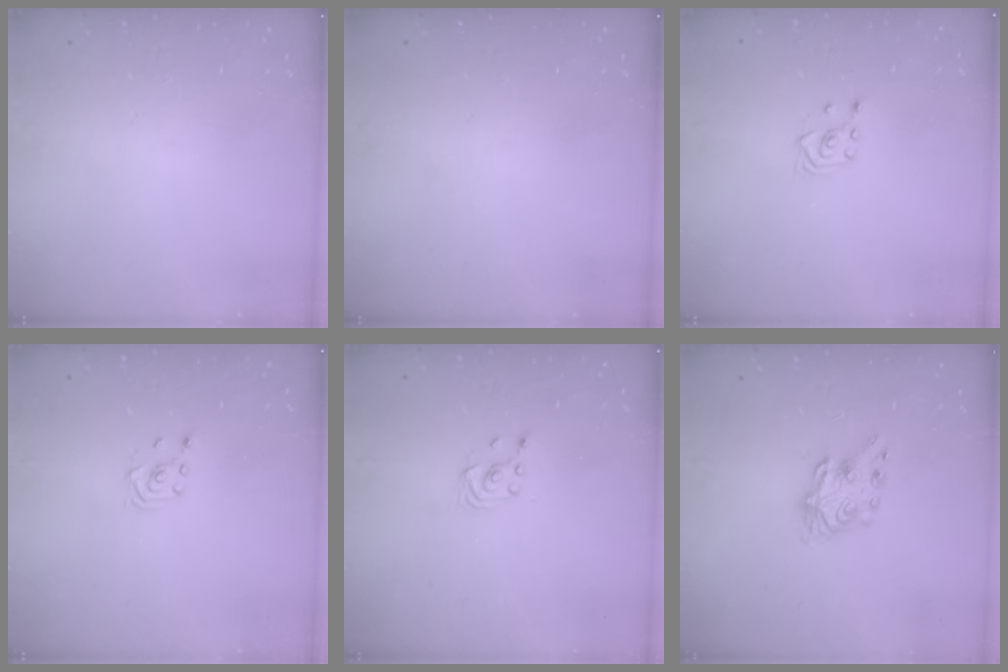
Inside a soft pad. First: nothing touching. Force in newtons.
{"total": 0.0}
{"total": 3.0, "press": 2.6, "slide": 1.5}
{"total": 2.3, "press": 2.2, "slide": 0.8}
{"total": 2.6, "press": 2.4, "slide": 1.0}
{"total": 7.2, "press": 7.2, "slide": 0.4}